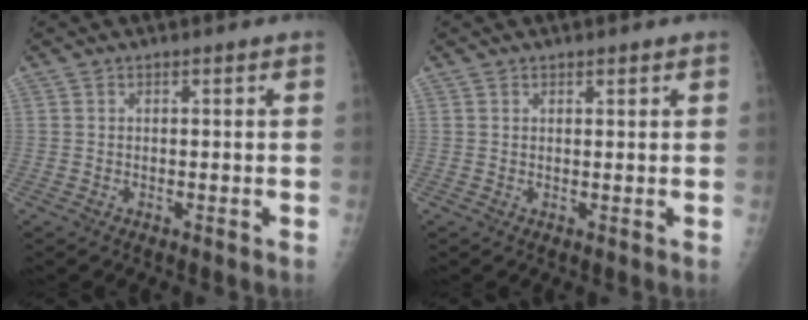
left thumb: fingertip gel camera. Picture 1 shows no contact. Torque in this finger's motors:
{"motor_torque": [-0.01, 0.18, -0.28, -0.20, 0.01]}